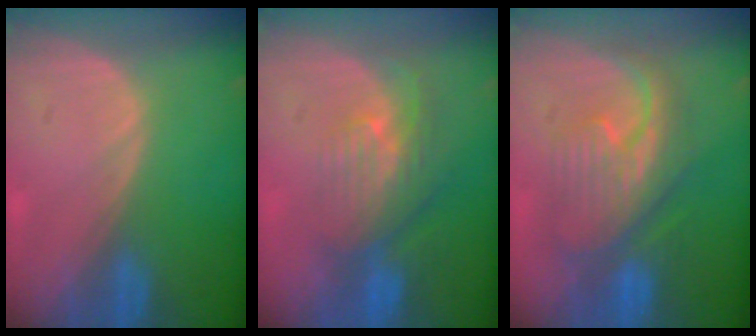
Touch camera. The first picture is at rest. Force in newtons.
{"total": 7.9, "press": 7.0, "slide": 3.5}
{"total": 9.1, "press": 9.0, "slide": 0.6}